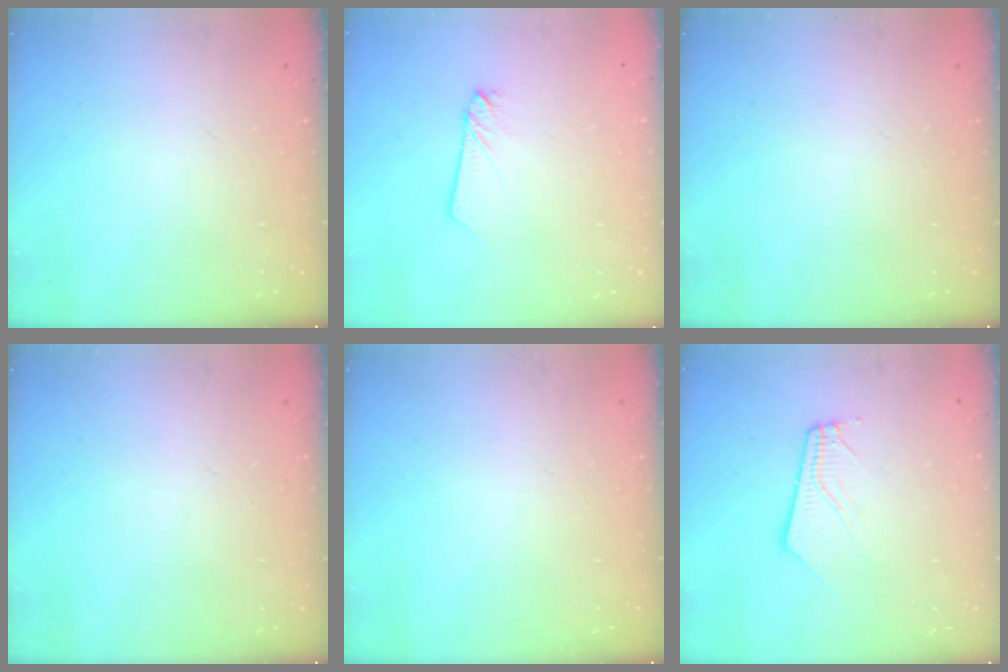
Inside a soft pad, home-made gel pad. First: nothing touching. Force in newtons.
{"total": 2.2, "press": 2.2, "slide": 0.1}
{"total": 0.0}
{"total": 0.0}
{"total": 0.0}
{"total": 3.8, "press": 3.8, "slide": 0.3}